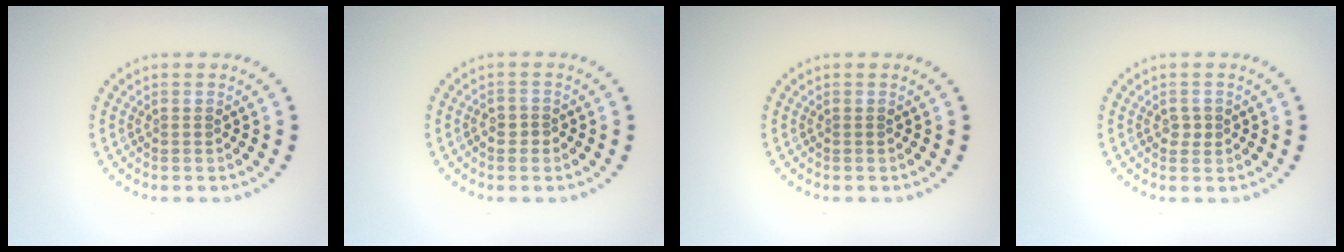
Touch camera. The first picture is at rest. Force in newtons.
{"total": 1.5, "press": 1.3, "slide": 0.6}
{"total": 0.0}
{"total": 1.1, "press": 1.0, "slide": 0.3}